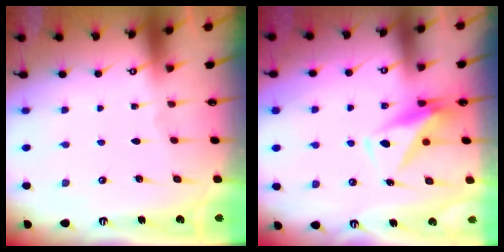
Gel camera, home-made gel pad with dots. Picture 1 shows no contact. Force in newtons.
{"total": 7.3, "press": 7.2, "slide": 1.1}